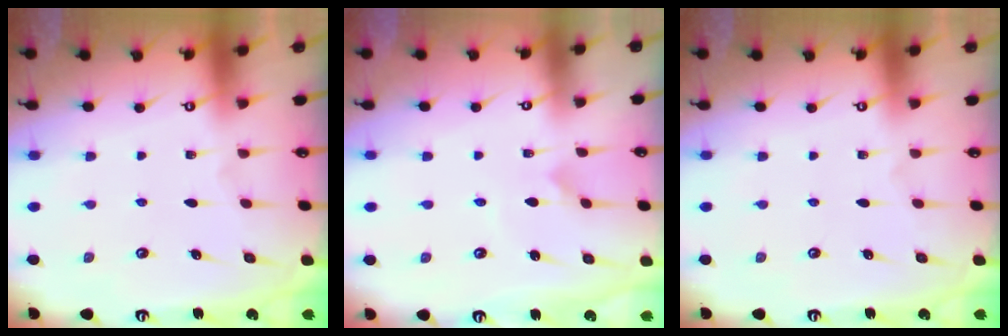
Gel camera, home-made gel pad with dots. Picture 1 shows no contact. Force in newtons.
{"total": 2.8, "press": 2.7, "slide": 0.3}
{"total": 0.0}